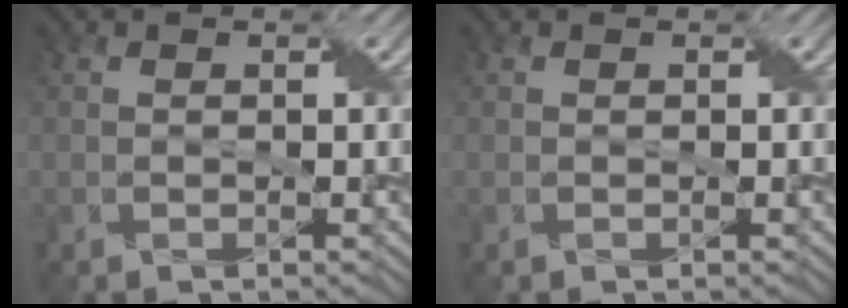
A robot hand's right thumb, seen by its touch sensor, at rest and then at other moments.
{"total": 0.0}